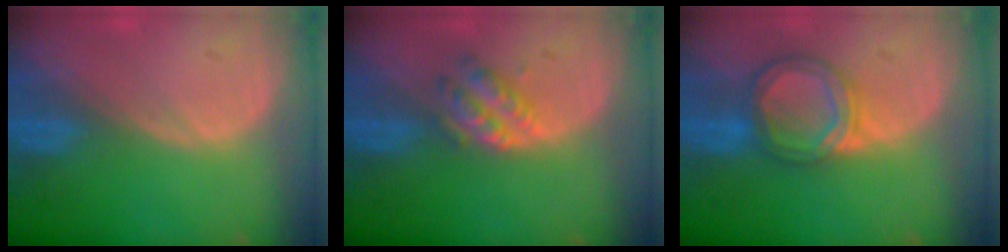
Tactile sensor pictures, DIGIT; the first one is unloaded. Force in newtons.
{"total": 4.8, "press": 4.2, "slide": 2.3}
{"total": 6.4, "press": 5.9, "slide": 2.5}